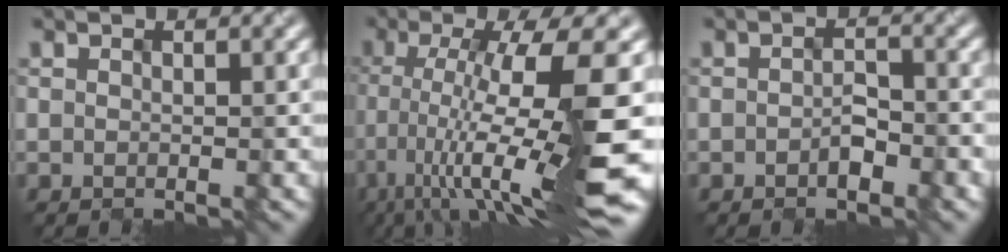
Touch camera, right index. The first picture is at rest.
{"total": 12.2, "force": [-2.2, 2.5, 11.8], "torque": [-0.171, 0.000, -0.031]}
{"total": 2.1, "force": [-1.1, 1.1, 1.5], "torque": [-0.031, -0.001, -0.014]}